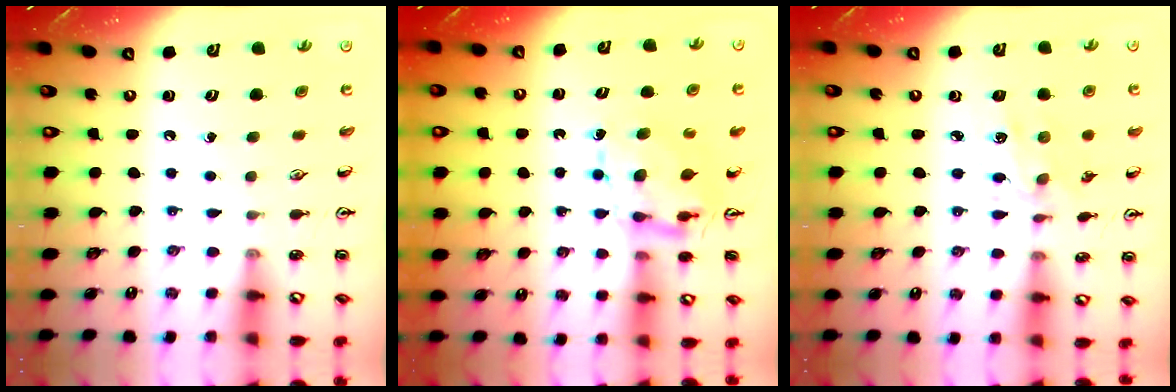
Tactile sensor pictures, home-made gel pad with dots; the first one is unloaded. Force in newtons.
{"total": 6.7, "press": 6.6, "slide": 0.7}
{"total": 4.5, "press": 4.2, "slide": 1.4}